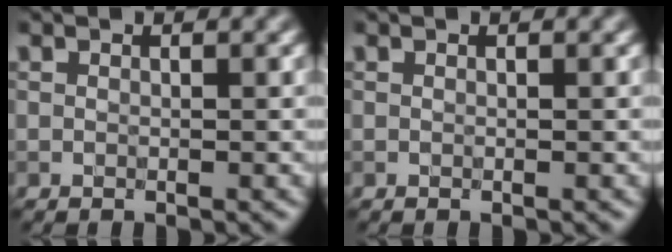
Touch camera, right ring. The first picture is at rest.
{"total": 0.0}